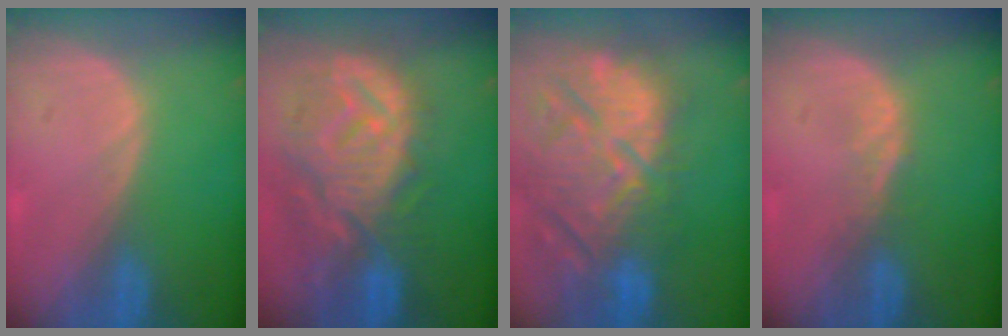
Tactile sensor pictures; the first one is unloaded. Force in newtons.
{"total": 12.4, "press": 11.1, "slide": 5.5}
{"total": 14.6, "press": 12.8, "slide": 7.1}
{"total": 1.4, "press": 1.4, "slide": 0.1}